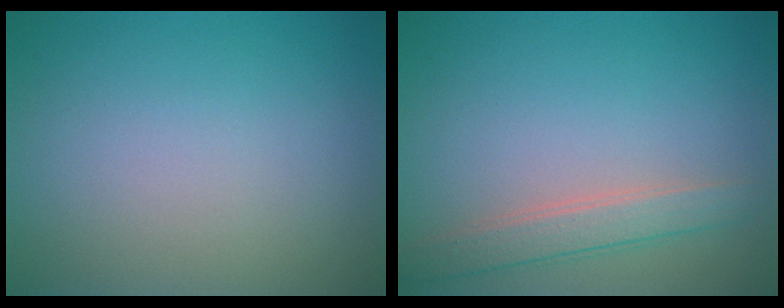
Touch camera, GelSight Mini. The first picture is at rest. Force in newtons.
{"total": 2.6, "press": 2.6, "slide": 0.1}